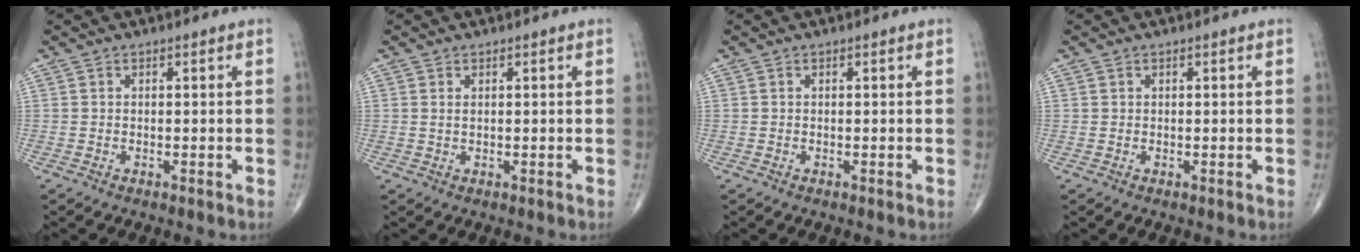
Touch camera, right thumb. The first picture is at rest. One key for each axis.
{"total": 0.9, "fx": 0.4, "fy": 0.3, "fz": 0.7, "tx": -0.015, "ty": 0.002, "tz": 0.011}
{"total": 0.0}
{"total": 0.0}